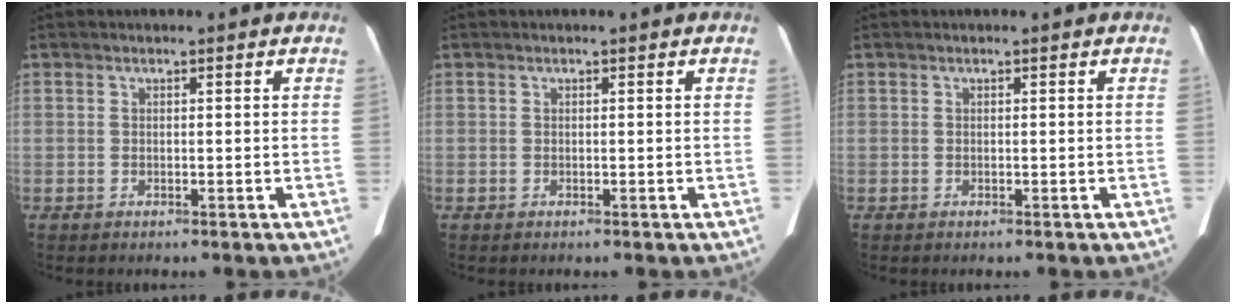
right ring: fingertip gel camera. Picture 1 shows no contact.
{"total": 0.0}
{"total": 0.0}